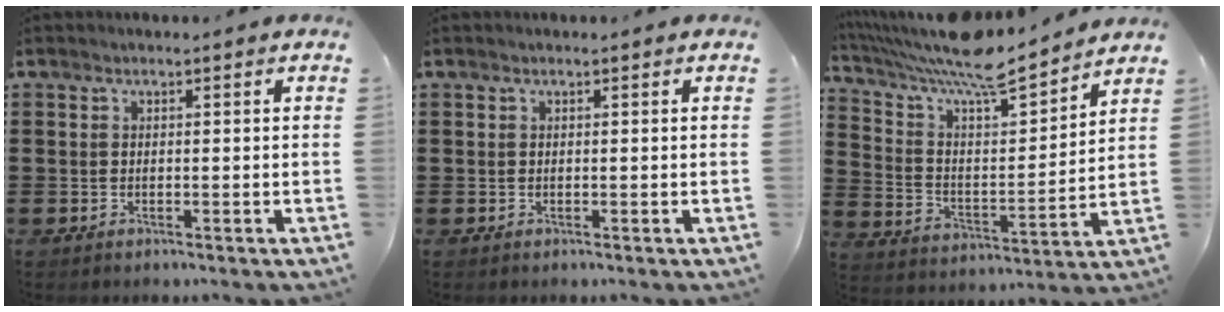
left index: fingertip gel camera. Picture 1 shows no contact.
{"total": 0.0}
{"total": 9.5, "force": [8.4, 0.8, 4.4], "torque": [-0.110, -0.058, 0.140]}